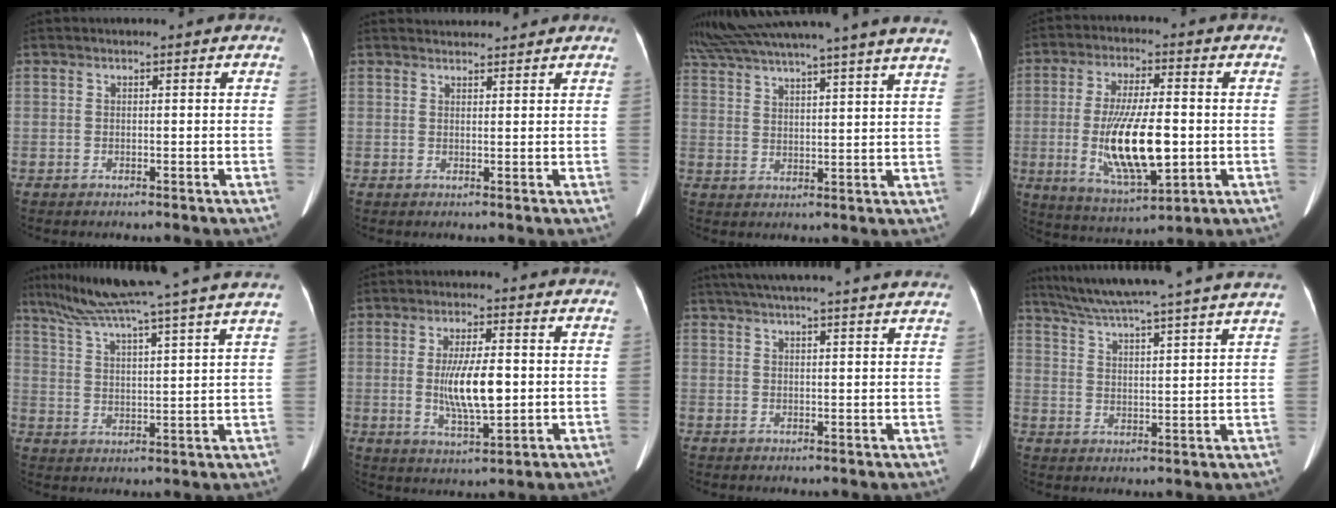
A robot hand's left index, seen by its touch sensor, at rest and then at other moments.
{"total": 3.5, "force": [3.5, 0.4, 0.3], "torque": [-0.007, 0.023, 0.052]}
{"total": 27.0, "force": [23.7, 0.0, 13.0], "torque": [-0.229, 0.001, 0.324]}
{"total": 13.9, "force": [-1.8, 3.6, 13.3], "torque": [-0.253, -0.016, -0.024]}
{"total": 22.1, "force": [18.6, -1.5, 11.9], "torque": [-0.200, 0.004, 0.260]}
{"total": 8.5, "force": [-0.1, 1.9, 8.2], "torque": [-0.158, -0.011, 0.002]}
{"total": 23.5, "force": [21.2, 1.0, 10.1], "torque": [-0.163, 0.016, 0.271]}
{"total": 25.9, "force": [23.1, -0.5, 11.7], "torque": [-0.196, -0.013, 0.311]}